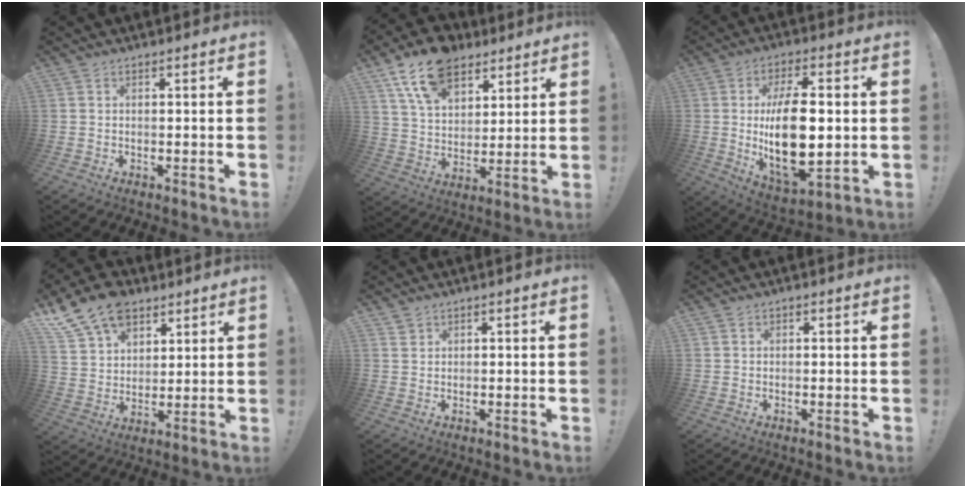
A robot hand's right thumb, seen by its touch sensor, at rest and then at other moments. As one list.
[{"total": 15.6, "force": [9.8, 9.6, 7.4], "torque": [-0.131, -0.052, 0.182]}, {"total": 20.7, "force": [0.5, 9.8, 18.2], "torque": [-0.343, -0.014, 0.009]}, {"total": 14.9, "force": [9.7, 9.5, 6.1], "torque": [-0.114, -0.055, 0.184]}, {"total": 1.2, "force": [1.0, 0.7, 0.2], "torque": [0.001, -0.006, 0.018]}, {"total": 0.7, "force": [0.3, 0.6, 0.1], "torque": [0.003, -0.001, 0.005]}]